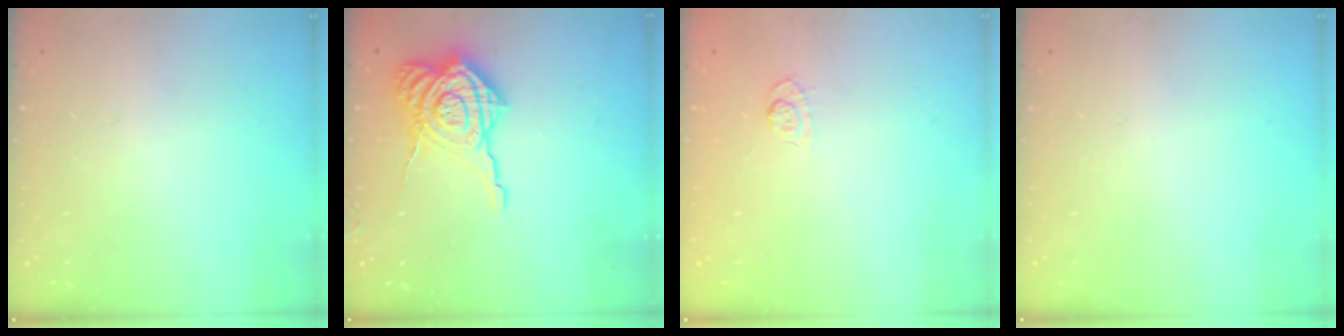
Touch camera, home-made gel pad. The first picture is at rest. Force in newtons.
{"total": 15.0, "press": 15.0, "slide": 1.2}
{"total": 3.5, "press": 3.1, "slide": 1.6}
{"total": 0.0}